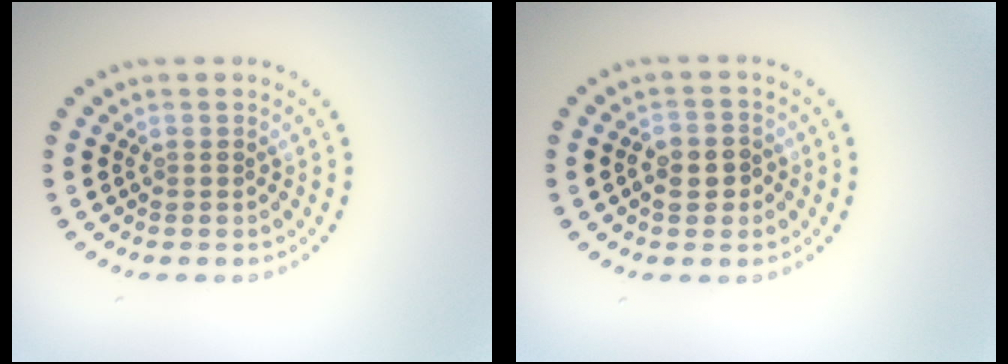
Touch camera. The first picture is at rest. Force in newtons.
{"total": 2.3, "press": 2.2, "slide": 0.6}